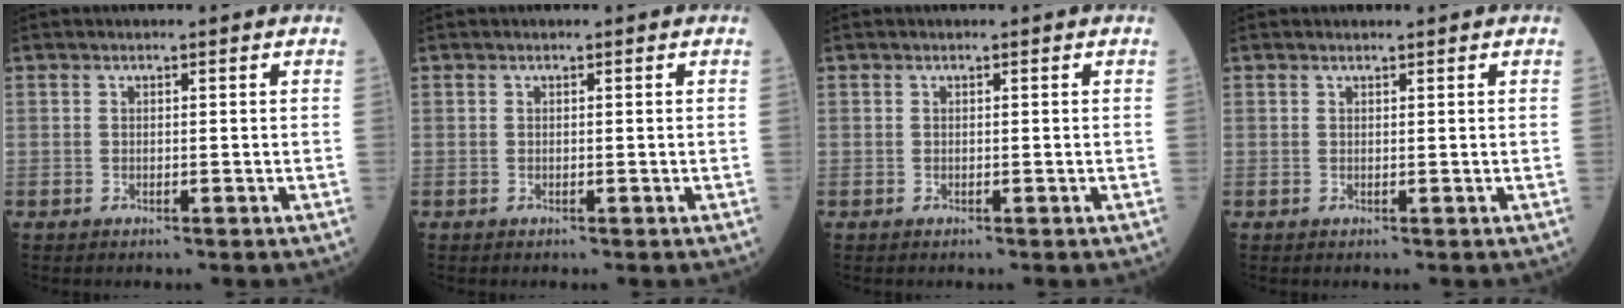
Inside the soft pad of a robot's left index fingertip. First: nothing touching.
{"total": 0.0}
{"total": 0.0}
{"total": 0.0}